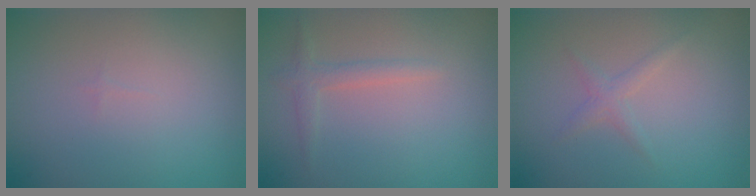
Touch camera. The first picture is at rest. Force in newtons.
{"total": 1.5, "press": 1.5, "slide": 0.0}
{"total": 1.2, "press": 1.2, "slide": 0.0}